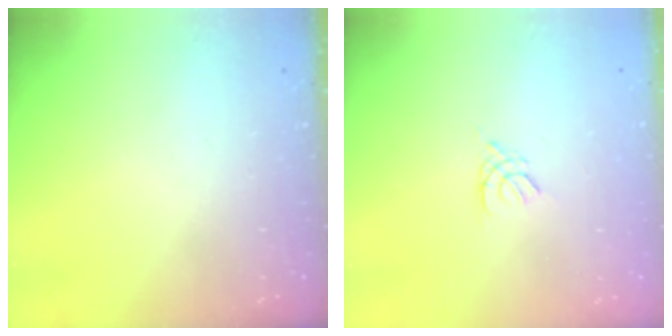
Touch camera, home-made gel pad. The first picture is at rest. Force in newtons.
{"total": 2.7, "press": 2.7, "slide": 0.5}